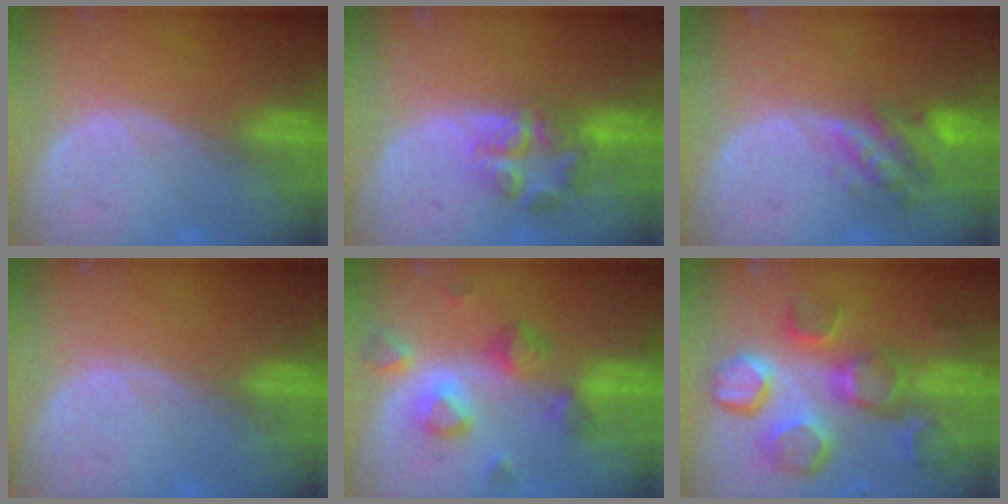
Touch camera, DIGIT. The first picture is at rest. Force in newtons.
{"total": 6.0, "press": 5.9, "slide": 0.7}
{"total": 6.1, "press": 5.8, "slide": 2.0}
{"total": 0.0}
{"total": 8.0, "press": 7.7, "slide": 2.1}
{"total": 12.5, "press": 11.1, "slide": 5.8}